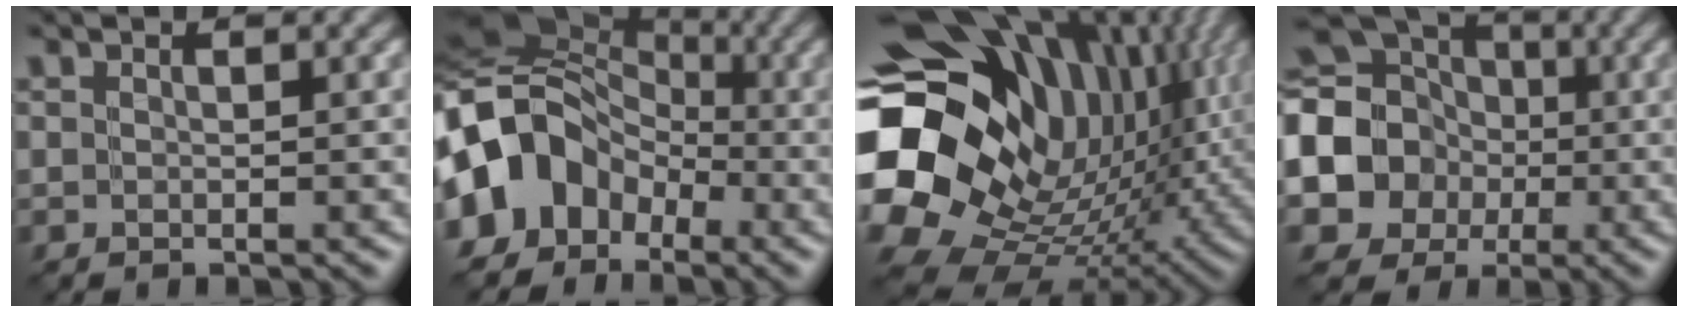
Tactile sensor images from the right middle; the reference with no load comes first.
{"total": 11.0, "force": [-3.5, 8.8, 5.6], "torque": [-0.101, 0.002, -0.089]}
{"total": 20.5, "force": [2.0, 15.4, 13.3], "torque": [-0.259, -0.033, 0.034]}
{"total": 13.8, "force": [-1.5, 12.3, 6.0], "torque": [-0.145, -0.002, -0.064]}